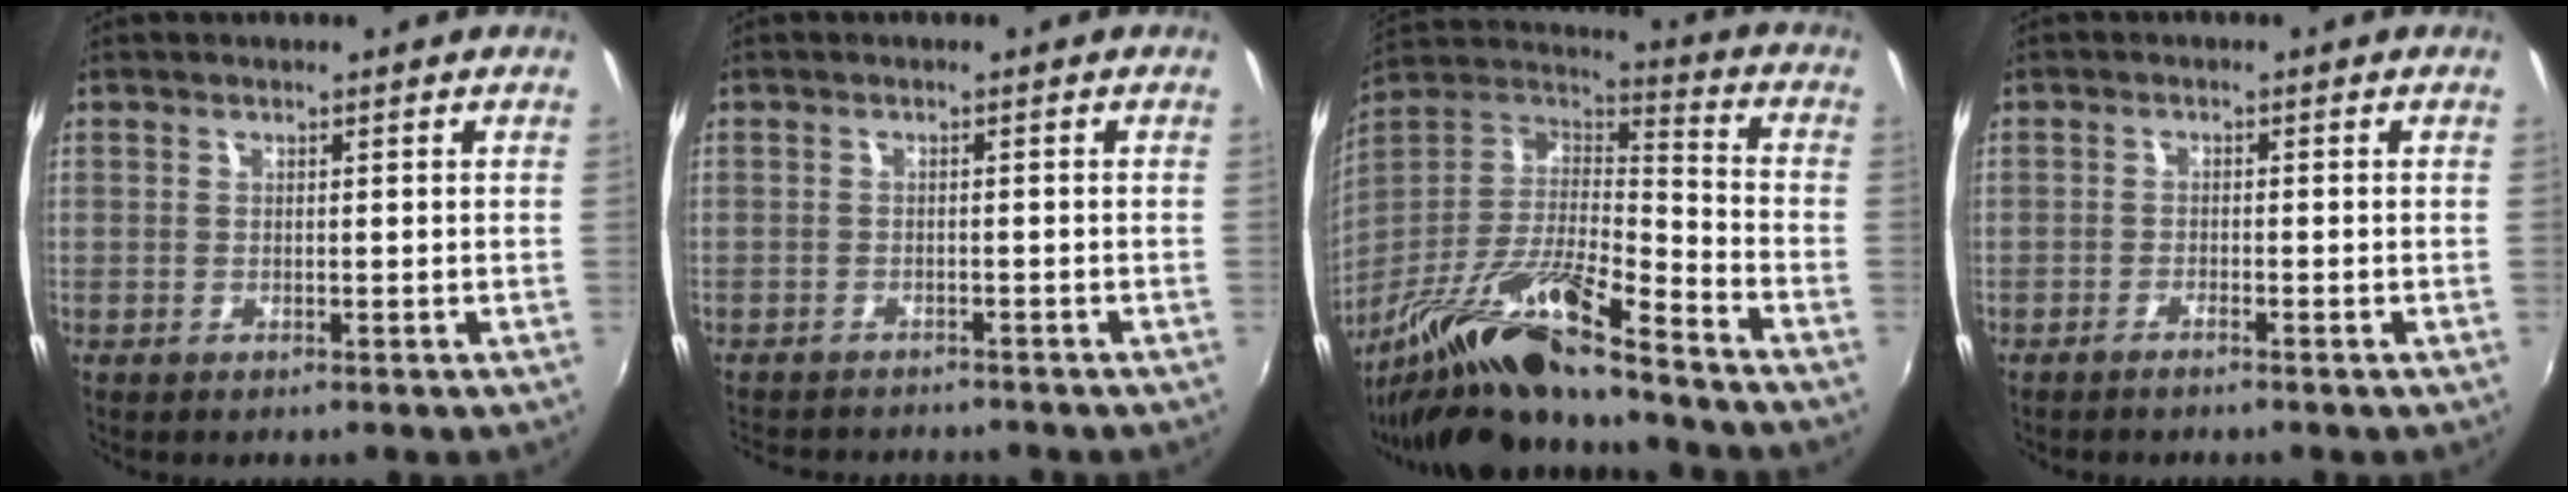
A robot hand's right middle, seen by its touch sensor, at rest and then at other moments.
{"total": 7.3, "force": [-6.8, 1.5, 2.2], "torque": [-0.057, -0.016, -0.102]}
{"total": 19.3, "force": [-14.2, 2.5, 12.9], "torque": [-0.240, -0.027, -0.273]}
{"total": 1.5, "force": [-1.3, 0.1, 0.6], "torque": [-0.020, -0.001, -0.029]}